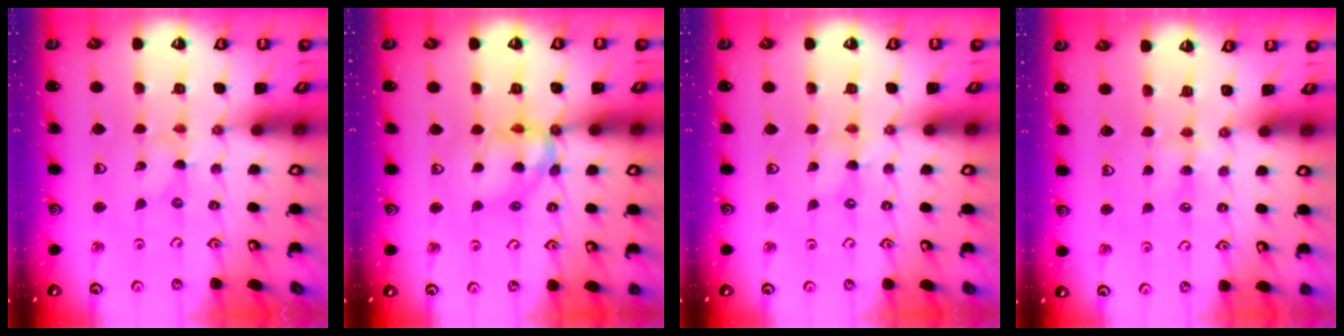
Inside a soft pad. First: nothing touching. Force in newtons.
{"total": 10.7, "press": 10.6, "slide": 1.2}
{"total": 0.8, "press": 0.8, "slide": 0.2}
{"total": 2.8, "press": 2.7, "slide": 0.6}